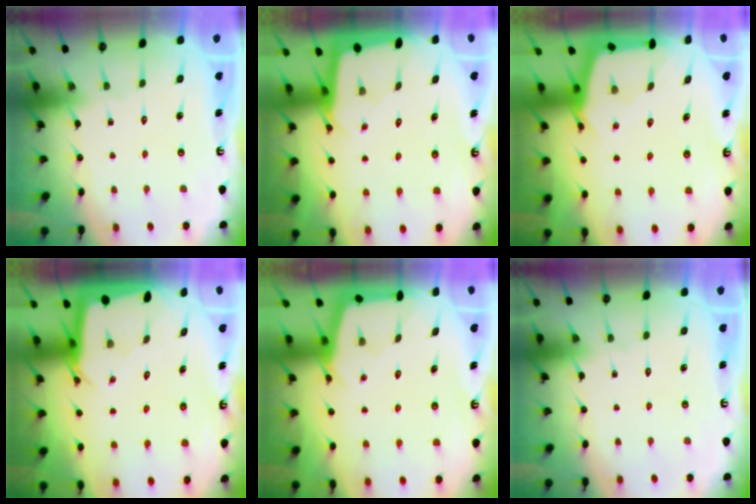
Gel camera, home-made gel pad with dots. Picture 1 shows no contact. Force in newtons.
{"total": 1.9, "press": 1.9, "slide": 0.2}
{"total": 2.9, "press": 2.9, "slide": 0.4}
{"total": 2.4, "press": 2.4, "slide": 0.2}
{"total": 2.6, "press": 2.6, "slide": 0.3}
{"total": 0.0}